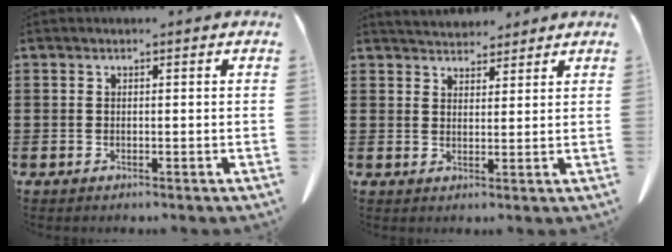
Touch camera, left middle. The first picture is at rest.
{"total": 3.5, "force": [3.4, 0.7, 0.1], "torque": [-0.002, -0.014, 0.063]}